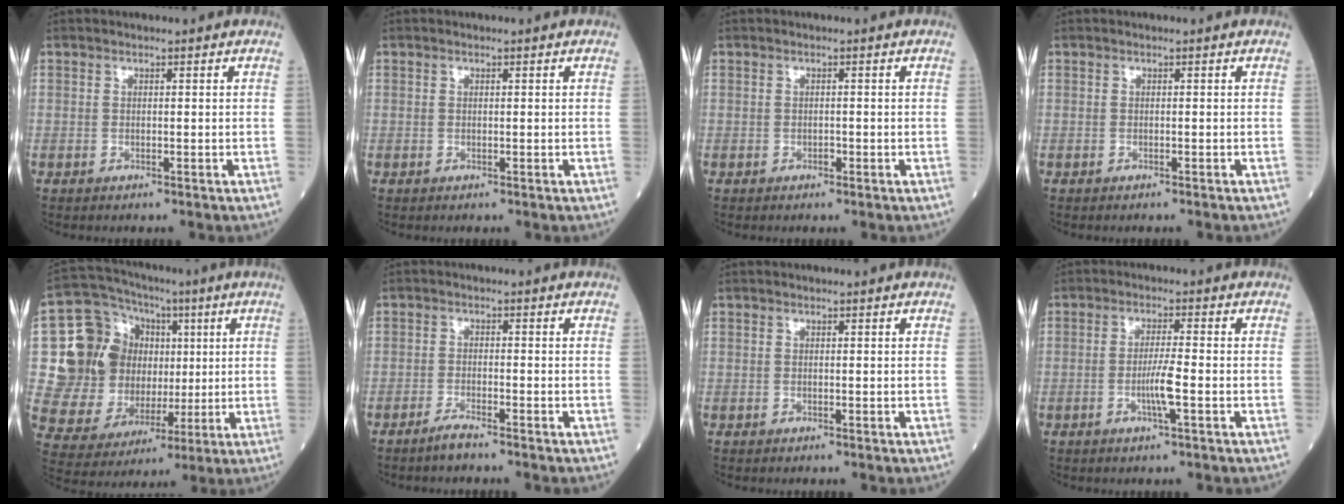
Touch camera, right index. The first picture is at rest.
{"total": 0.0}
{"total": 0.5, "force": [-0.3, 0.3, 0.3], "torque": [-0.004, 0.002, -0.006]}
{"total": 0.5, "force": [-0.5, 0.0, 0.2], "torque": [-0.004, -0.001, -0.008]}
{"total": 16.7, "force": [2.8, 13.4, 9.6], "torque": [-0.177, 0.049, 0.068]}
{"total": 2.3, "force": [-2.1, -0.1, 1.1], "torque": [-0.033, -0.005, -0.041]}
{"total": 0.0}
{"total": 3.8, "force": [-1.3, -0.3, 3.6], "torque": [-0.069, -0.005, -0.026]}